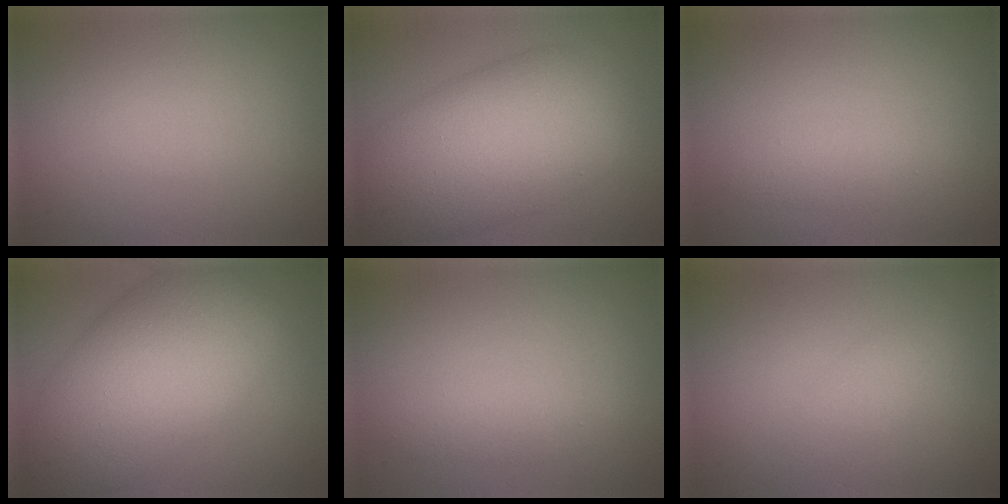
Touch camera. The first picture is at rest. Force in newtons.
{"total": 11.7, "press": 11.7, "slide": 0.2}
{"total": 1.8, "press": 1.8, "slide": 0.0}
{"total": 11.7, "press": 11.7, "slide": 0.4}
{"total": 2.2, "press": 2.2, "slide": 0.1}
{"total": 1.6, "press": 1.6, "slide": 0.0}